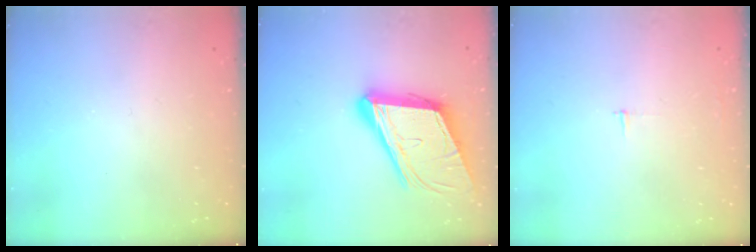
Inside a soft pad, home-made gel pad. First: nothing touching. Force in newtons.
{"total": 18.6, "press": 18.2, "slide": 3.8}
{"total": 2.3, "press": 2.3, "slide": 0.2}